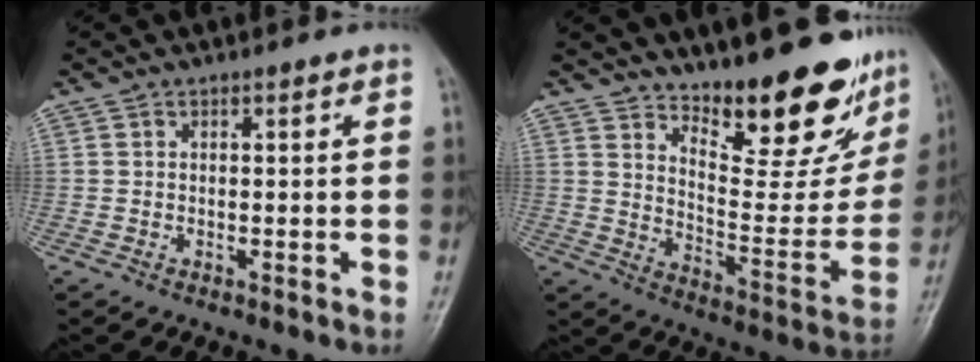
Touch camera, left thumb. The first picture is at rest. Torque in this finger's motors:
{"motor_torque": [0.83, 0.14, 1.44, -1.34, 0.16]}